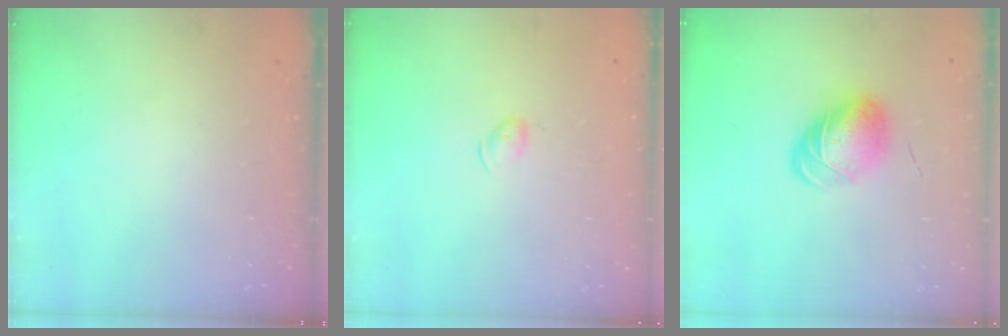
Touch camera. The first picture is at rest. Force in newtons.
{"total": 4.4, "press": 4.3, "slide": 0.8}
{"total": 9.7, "press": 9.7, "slide": 0.1}